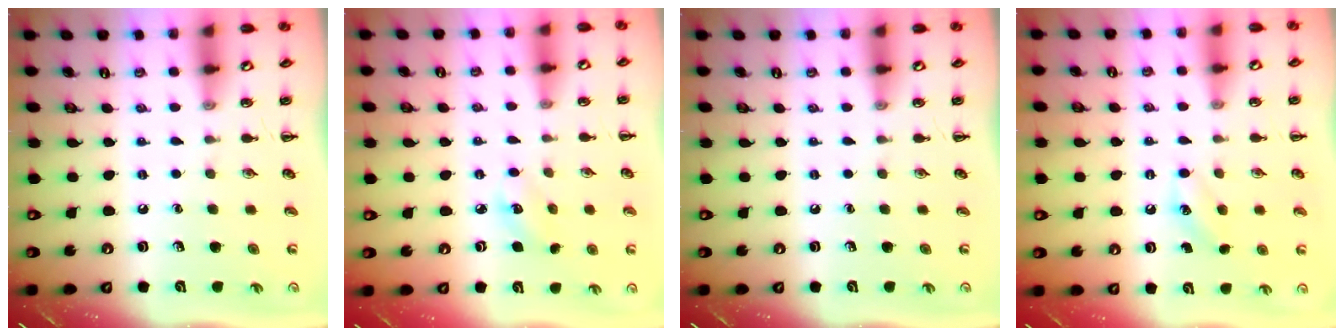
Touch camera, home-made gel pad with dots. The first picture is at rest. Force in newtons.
{"total": 3.5, "press": 3.4, "slide": 0.8}
{"total": 0.0}
{"total": 5.6, "press": 5.4, "slide": 1.6}